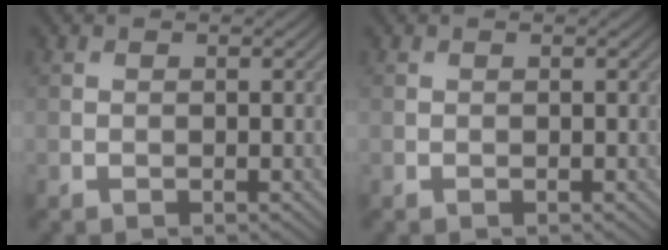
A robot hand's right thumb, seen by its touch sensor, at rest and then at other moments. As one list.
[{"total": 0.0}]